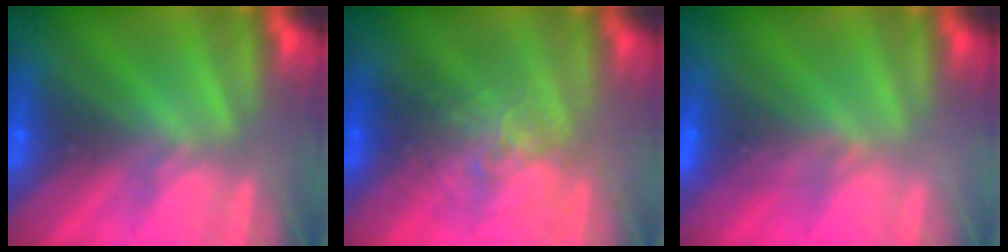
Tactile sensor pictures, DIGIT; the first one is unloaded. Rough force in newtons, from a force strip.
{"total": 2.5}
{"total": 3.8}